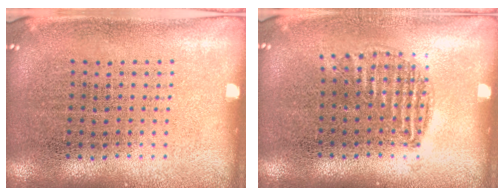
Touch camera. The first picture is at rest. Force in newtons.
{"total": 0.9, "press": 0.8, "slide": 0.4}